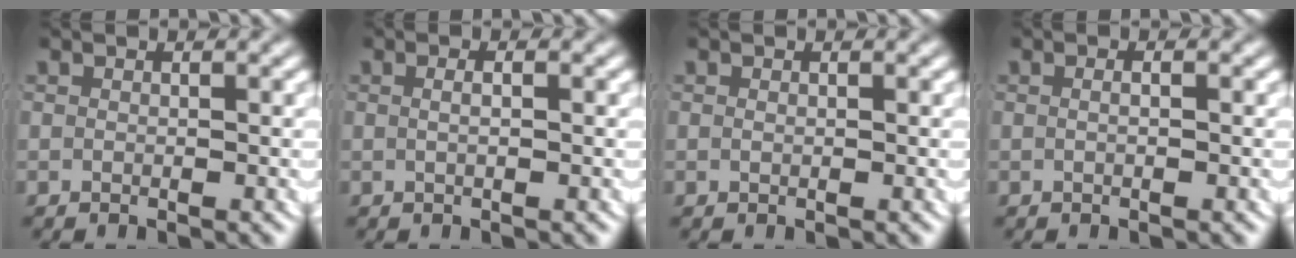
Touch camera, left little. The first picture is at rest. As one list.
[{"total": 1.0, "force": [-0.2, 0.1, 1.0], "torque": [-0.018, 0.000, -0.002]}, {"total": 0.0}, {"total": 0.7, "force": [-0.2, 0.3, 0.6], "torque": [-0.013, 0.002, -0.005]}]